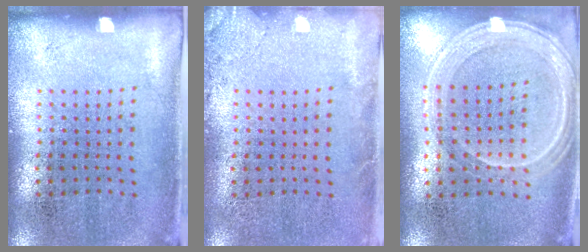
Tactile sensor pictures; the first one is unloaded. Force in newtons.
{"total": 1.4, "press": 1.4, "slide": 0.3}
{"total": 1.2, "press": 1.2, "slide": 0.4}